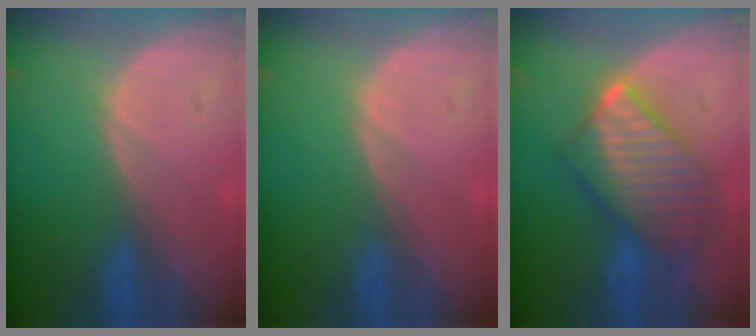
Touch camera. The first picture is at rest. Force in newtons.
{"total": 0.0}
{"total": 9.8, "press": 9.8, "slide": 0.9}